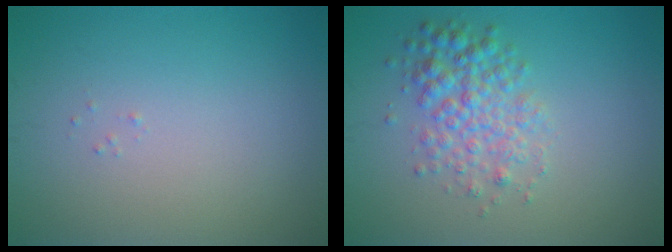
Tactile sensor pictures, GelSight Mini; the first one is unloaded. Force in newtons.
{"total": 3.6, "press": 3.6, "slide": 0.0}